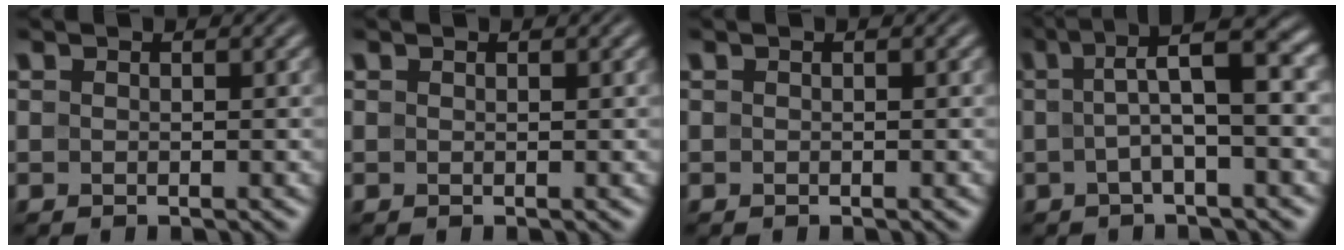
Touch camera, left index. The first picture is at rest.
{"total": 0.0}
{"total": 0.0}
{"total": 6.2, "force": [0.9, 1.4, 6.0], "torque": [-0.101, 0.019, 0.006]}